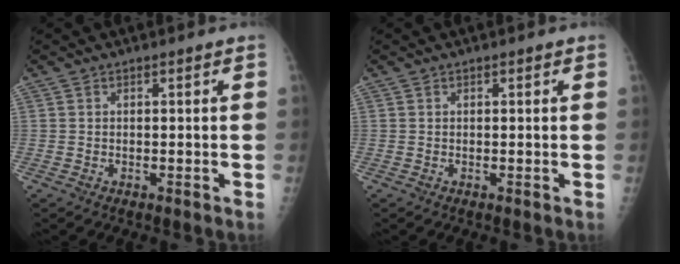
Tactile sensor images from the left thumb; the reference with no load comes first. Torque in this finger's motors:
{"motor_torque": [0.01, 0.14, -0.14, 0.05, 0.00]}